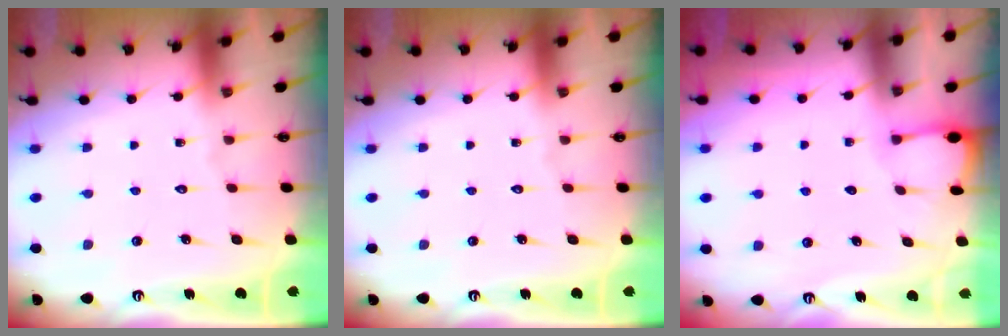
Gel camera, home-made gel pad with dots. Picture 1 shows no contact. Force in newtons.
{"total": 0.0}
{"total": 2.0, "press": 2.0, "slide": 0.2}